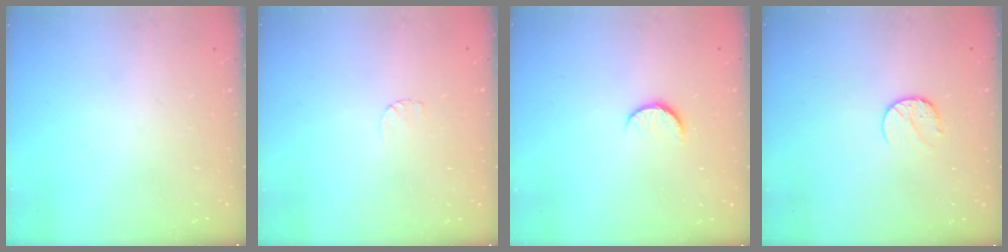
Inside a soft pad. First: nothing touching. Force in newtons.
{"total": 4.0, "press": 4.0, "slide": 0.3}
{"total": 5.1, "press": 5.1, "slide": 0.4}
{"total": 7.1, "press": 7.1, "slide": 0.8}